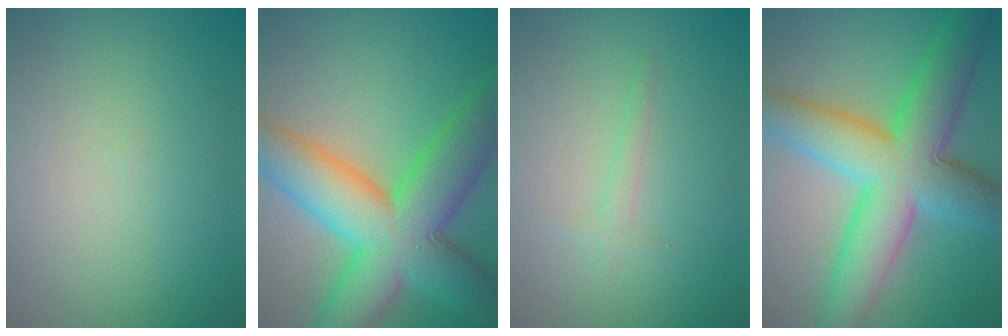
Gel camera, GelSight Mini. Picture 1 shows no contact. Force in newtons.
{"total": 13.4, "press": 13.4, "slide": 0.5}
{"total": 1.1, "press": 1.1, "slide": 0.1}
{"total": 11.8, "press": 11.8, "slide": 0.1}